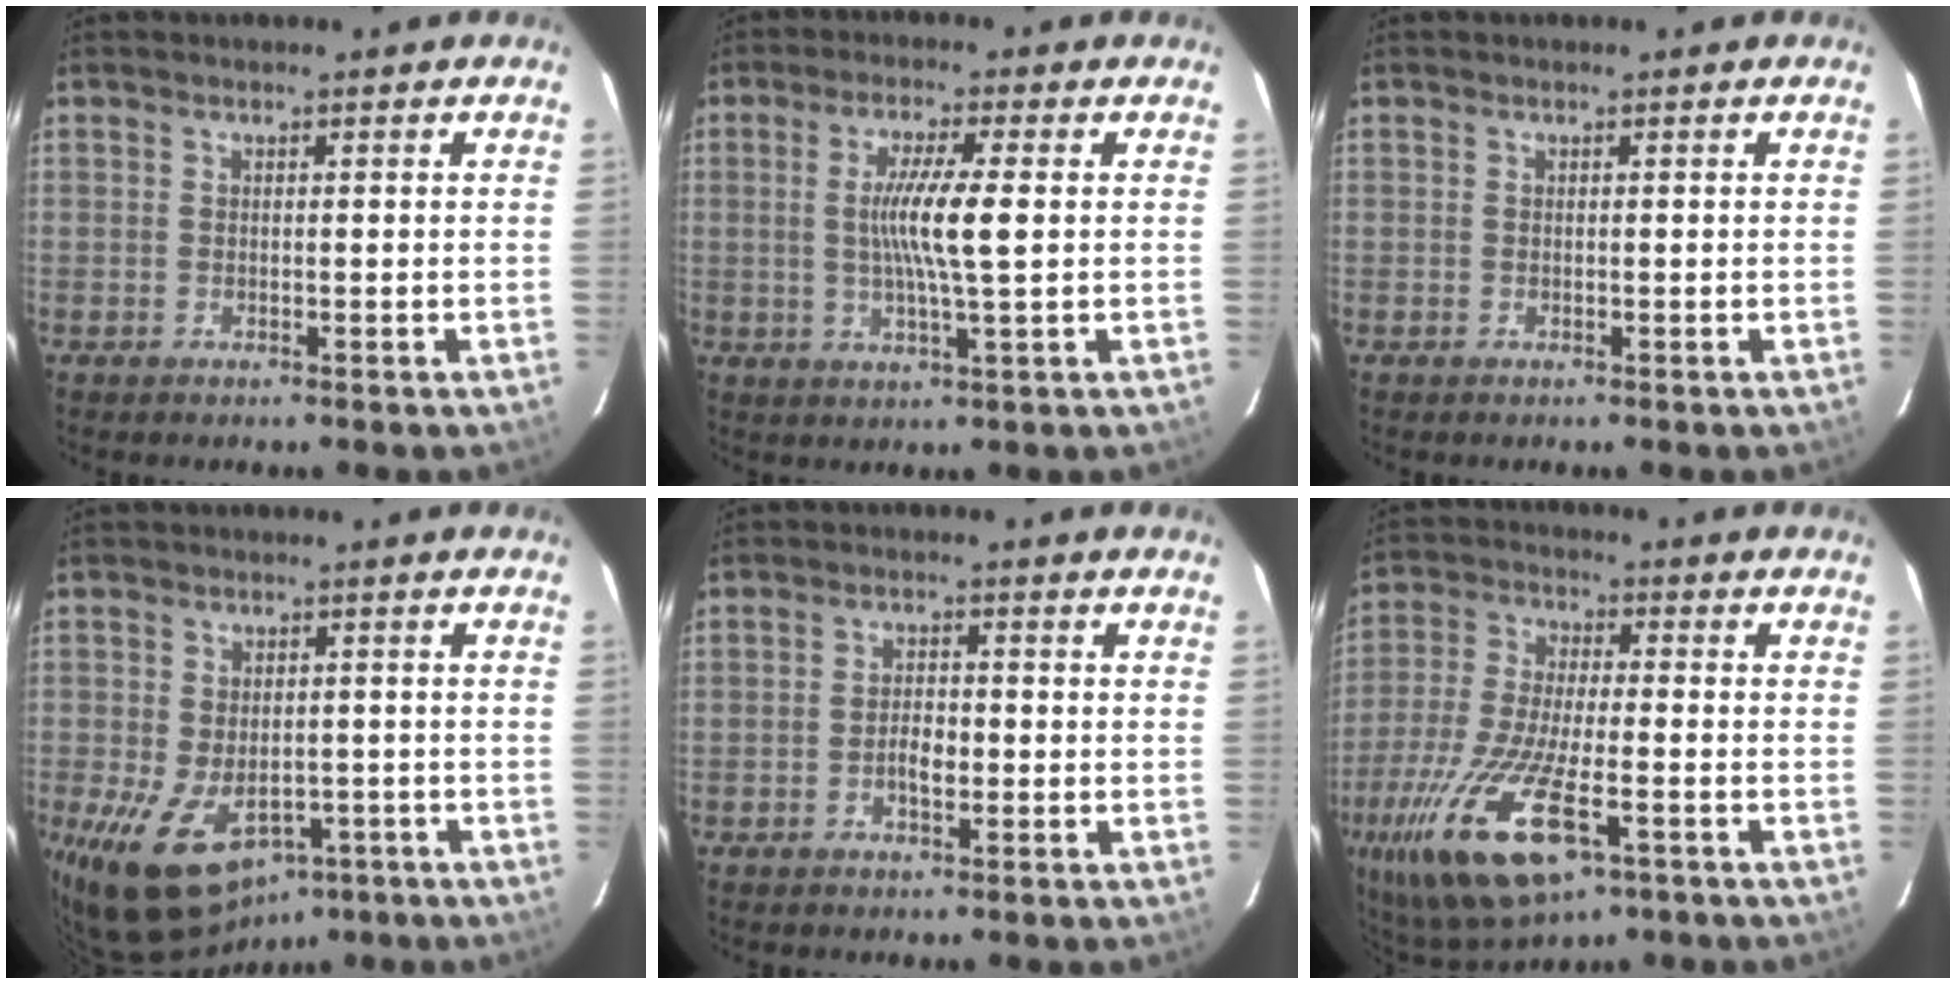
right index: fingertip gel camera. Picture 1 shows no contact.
{"total": 7.6, "force": [0.5, 0.0, 7.6], "torque": [-0.138, -0.006, 0.007]}
{"total": 0.0}
{"total": 15.1, "force": [-7.3, 9.4, 9.3], "torque": [-0.195, -0.027, -0.099]}
{"total": 2.9, "force": [-1.1, 1.3, 2.3], "torque": [-0.046, 0.004, -0.017]}
{"total": 20.5, "force": [-9.7, 7.3, 16.5], "torque": [-0.351, -0.057, -0.172]}